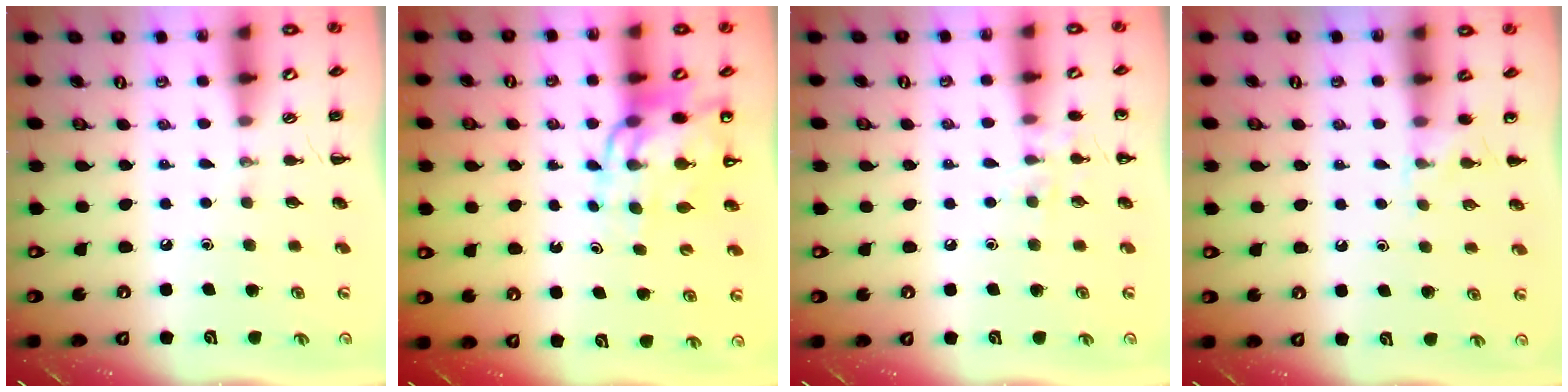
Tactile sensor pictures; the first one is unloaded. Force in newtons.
{"total": 11.6, "press": 11.1, "slide": 3.4}
{"total": 7.2, "press": 7.0, "slide": 1.6}
{"total": 4.9, "press": 4.6, "slide": 1.7}